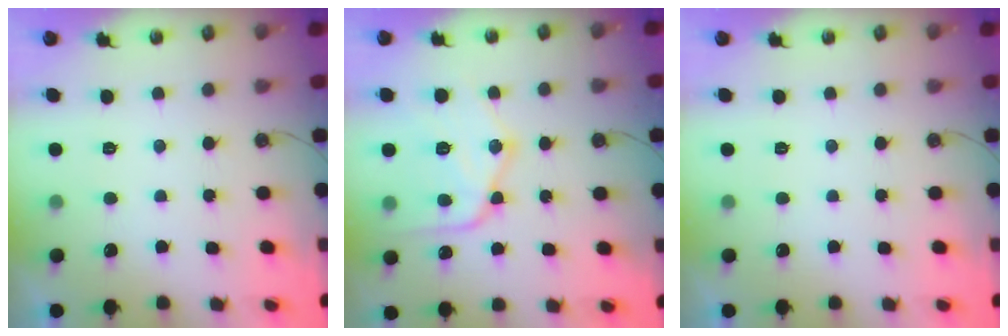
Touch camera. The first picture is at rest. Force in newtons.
{"total": 17.2, "press": 17.1, "slide": 1.7}
{"total": 0.0}